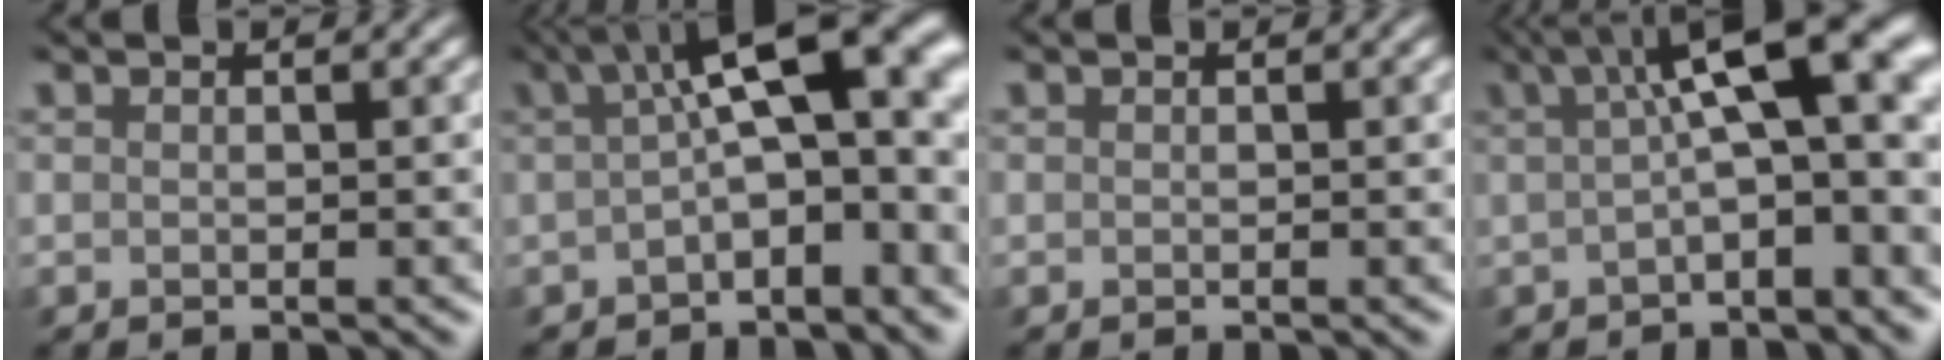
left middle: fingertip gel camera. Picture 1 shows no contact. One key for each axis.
{"total": 11.0, "fx": 1.2, "fy": 4.1, "fz": 10.1, "tx": -0.121, "ty": 0.022, "tz": 0.009}
{"total": 0.0}
{"total": 10.0, "fx": 1.9, "fy": 3.0, "fz": 9.4, "tx": -0.117, "ty": 0.025, "tz": 0.021}